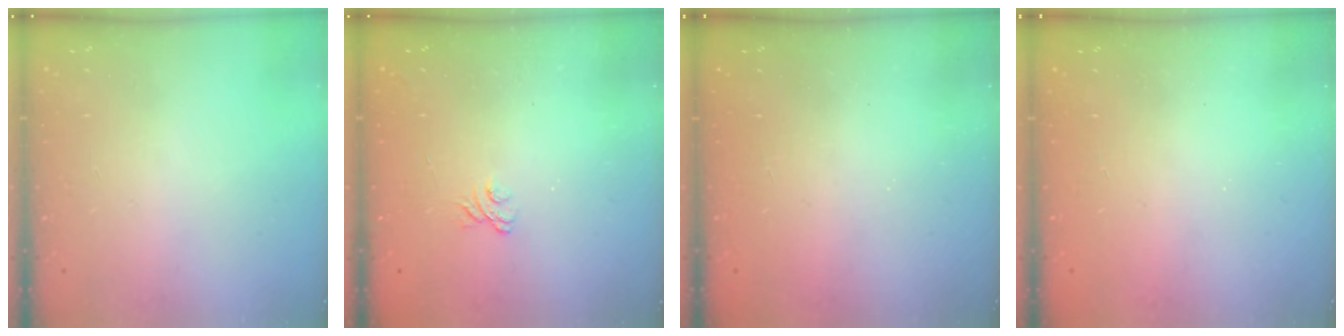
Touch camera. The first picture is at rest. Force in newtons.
{"total": 1.9, "press": 1.5, "slide": 1.1}
{"total": 2.5, "press": 2.4, "slide": 0.8}
{"total": 2.3, "press": 2.2, "slide": 0.8}